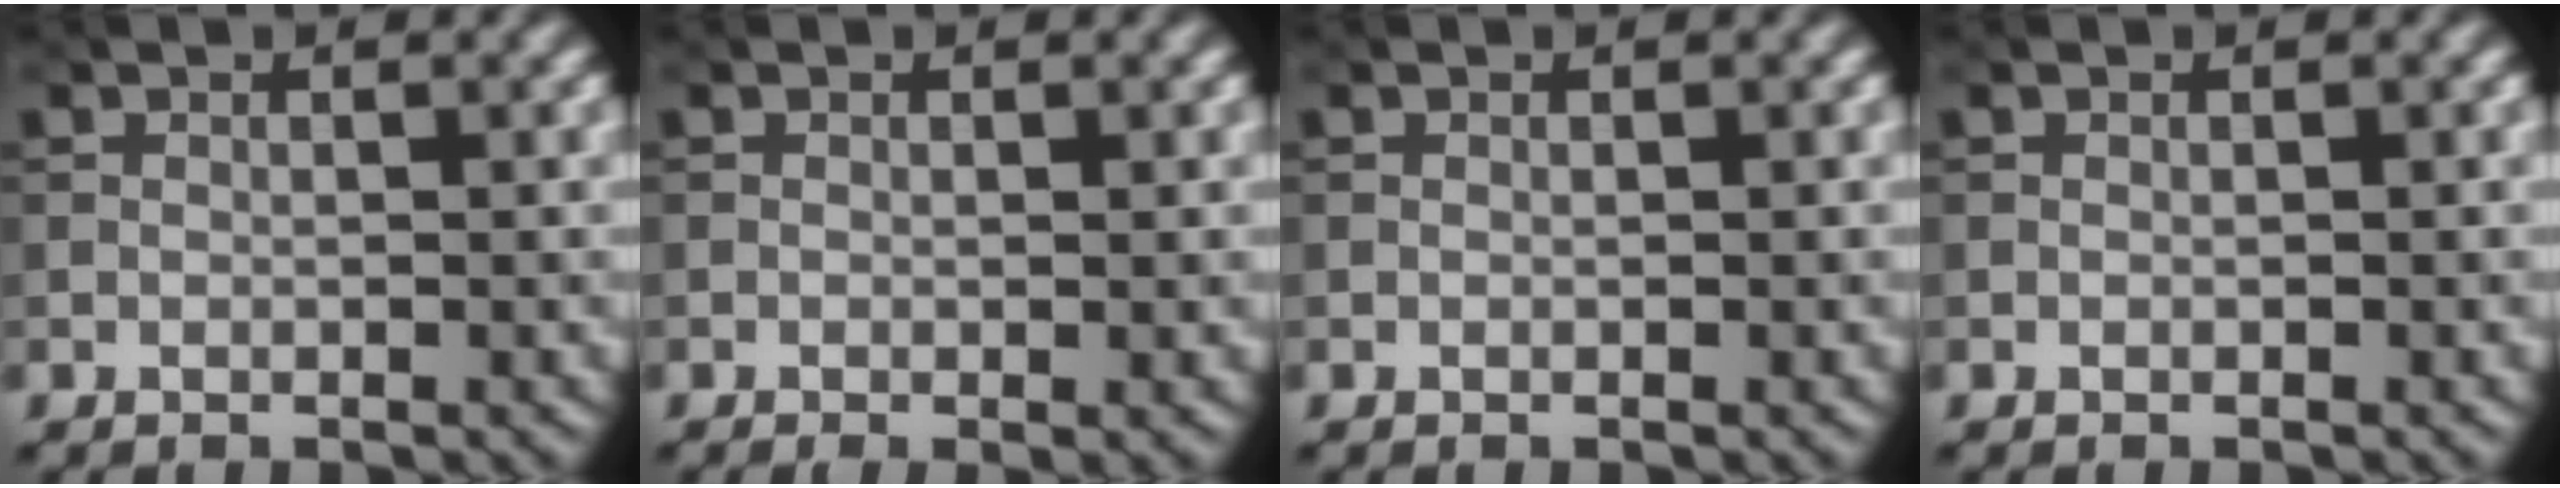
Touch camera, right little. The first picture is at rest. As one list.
[{"total": 0.8, "force": [-0.1, 0.2, 0.8], "torque": [-0.011, -0.006, -0.003]}, {"total": 0.0}, {"total": 0.0}]